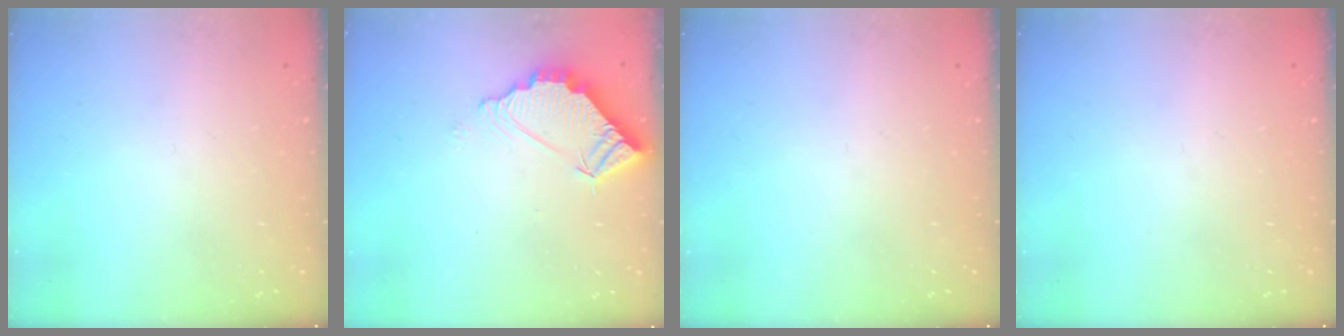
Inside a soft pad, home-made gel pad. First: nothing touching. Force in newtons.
{"total": 6.2, "press": 6.2, "slide": 0.3}
{"total": 0.0}
{"total": 0.0}